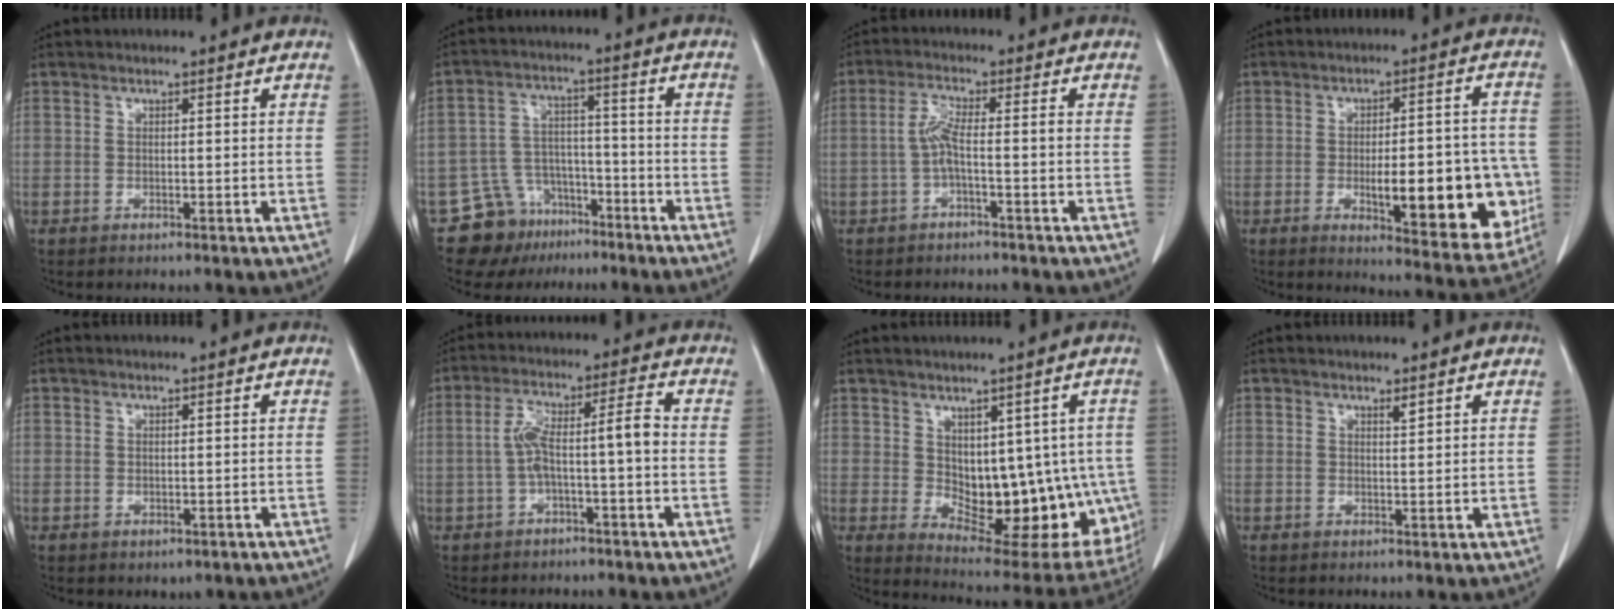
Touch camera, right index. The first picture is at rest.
{"total": 8.9, "force": [-6.2, 6.4, 1.2], "torque": [-0.026, 0.035, -0.094]}
{"total": 3.8, "force": [-1.1, 0.2, 3.6], "torque": [-0.075, 0.011, -0.023]}
{"total": 17.3, "force": [-3.9, 4.9, 16.2], "torque": [-0.161, 0.015, -0.033]}
{"total": 1.7, "force": [-0.5, 1.6, 0.4], "torque": [-0.004, 0.003, 0.001]}
{"total": 6.9, "force": [-1.3, 0.8, 6.8], "torque": [-0.130, 0.035, -0.021]}
{"total": 15.6, "force": [-0.9, 8.4, 13.1], "torque": [-0.145, -0.001, 0.011]}
{"total": 0.9, "force": [0.7, 0.0, 0.5], "torque": [-0.010, -0.006, 0.011]}